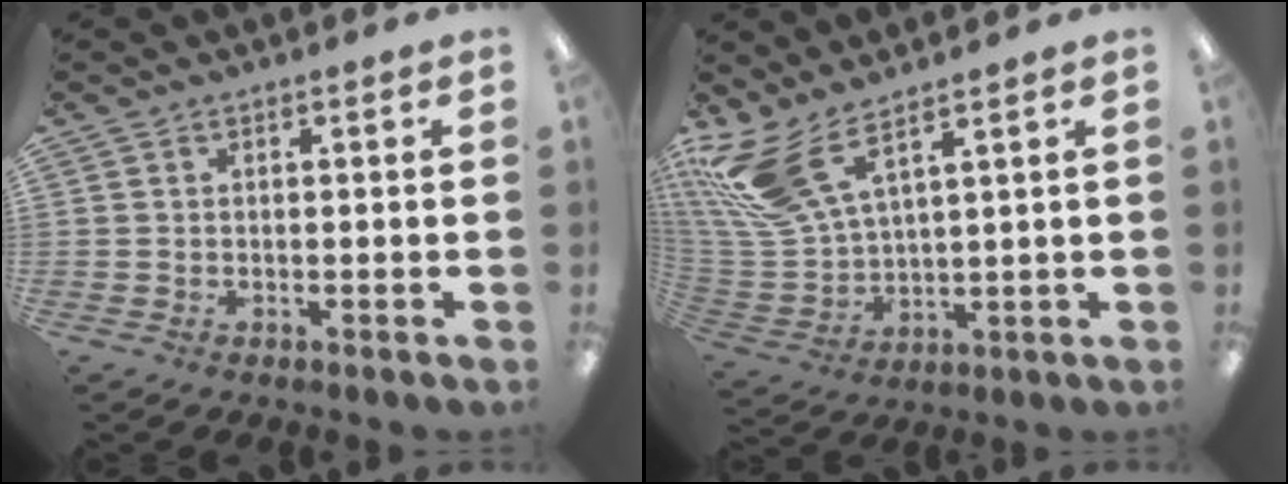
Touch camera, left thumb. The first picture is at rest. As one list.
[{"total": 13.6, "force": [8.8, 6.0, 8.4], "torque": [-0.202, -0.036, 0.169]}]